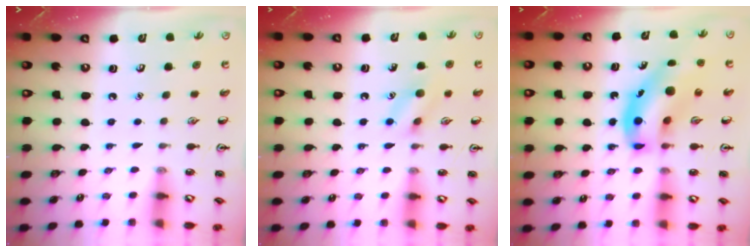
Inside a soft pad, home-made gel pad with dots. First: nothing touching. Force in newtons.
{"total": 9.0, "press": 8.9, "slide": 0.6}
{"total": 13.6, "press": 13.2, "slide": 3.6}